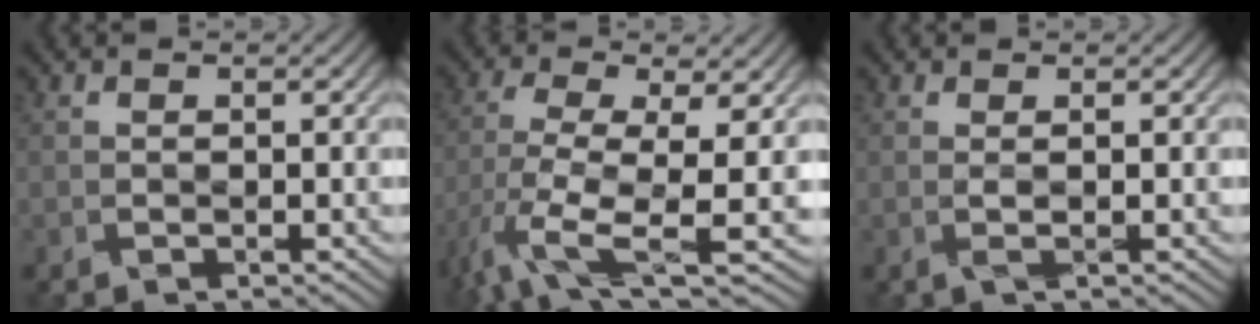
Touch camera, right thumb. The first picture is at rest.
{"total": 10.5, "force": [-3.7, 3.8, 9.1], "torque": [-0.194, -0.020, -0.066]}
{"total": 0.8, "force": [0.2, -0.1, 0.8], "torque": [-0.023, 0.000, 0.002]}